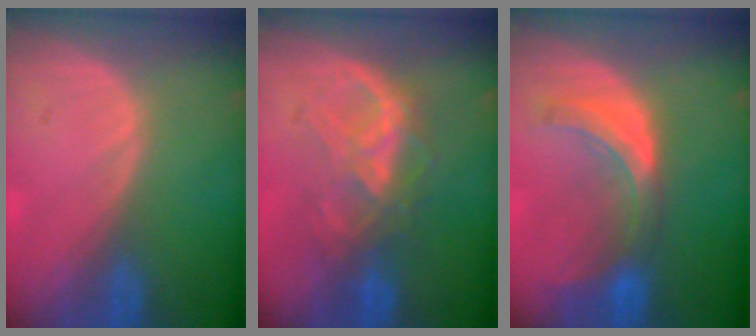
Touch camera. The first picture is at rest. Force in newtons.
{"total": 6.4, "press": 6.4, "slide": 0.7}
{"total": 7.4, "press": 6.8, "slide": 2.9}